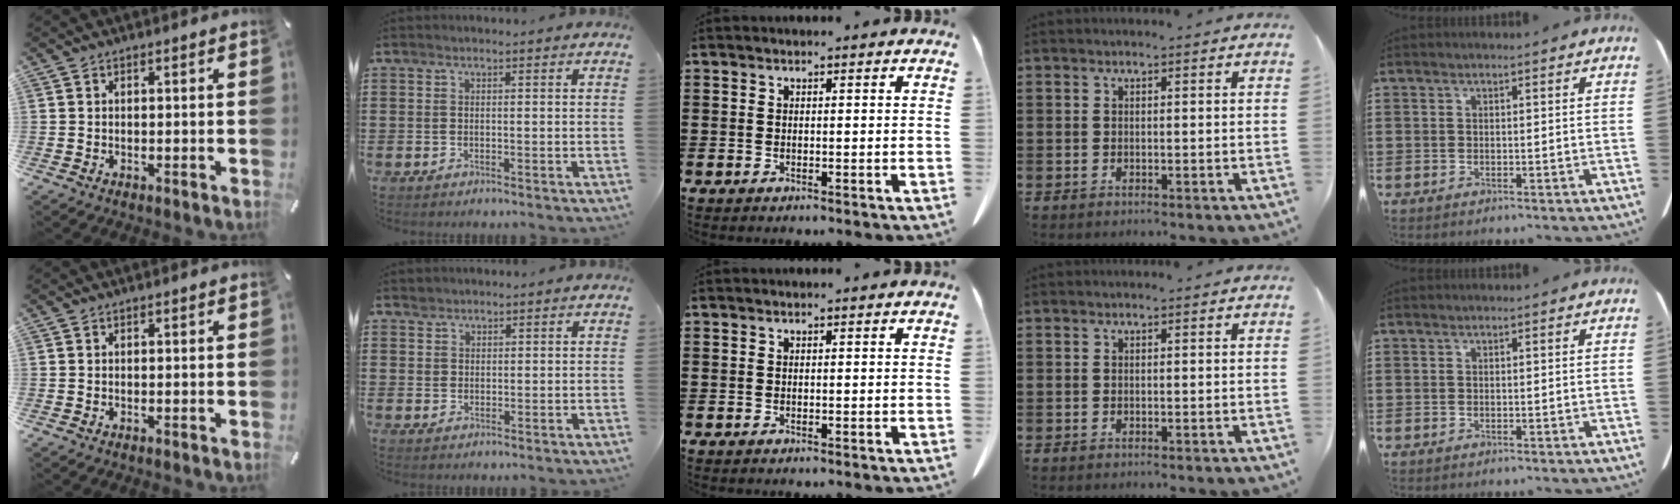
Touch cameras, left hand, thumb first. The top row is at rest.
{"index": {"total": 1.7, "force": [1.3, 1.1, -0.1], "torque": [-0.002, 0.002, 0.027]}}